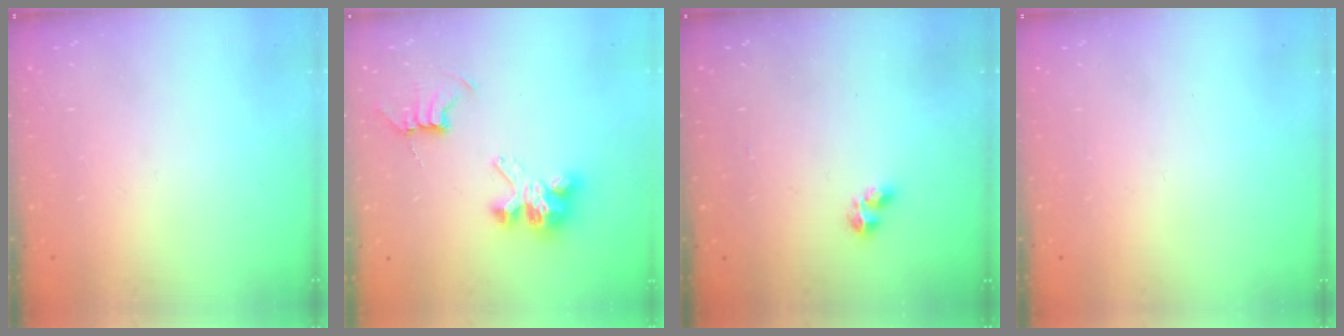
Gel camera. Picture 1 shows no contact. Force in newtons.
{"total": 8.1, "press": 8.1, "slide": 0.4}
{"total": 2.3, "press": 2.2, "slide": 0.6}
{"total": 0.0}